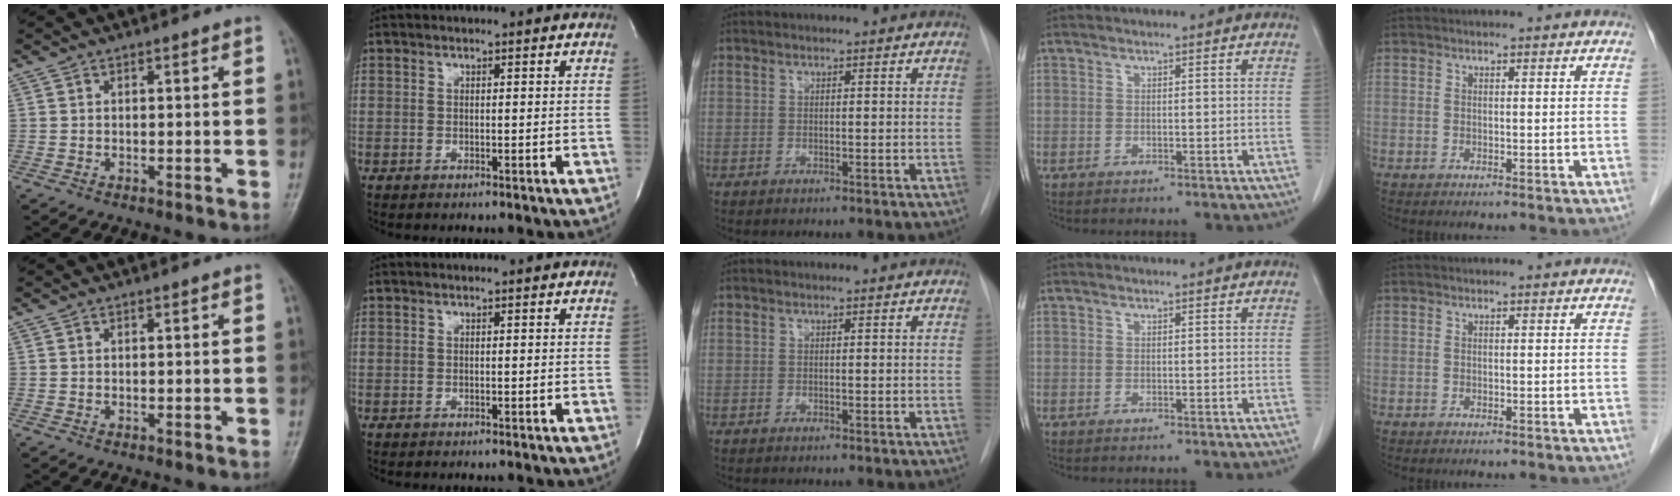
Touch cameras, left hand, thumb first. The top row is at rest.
{}